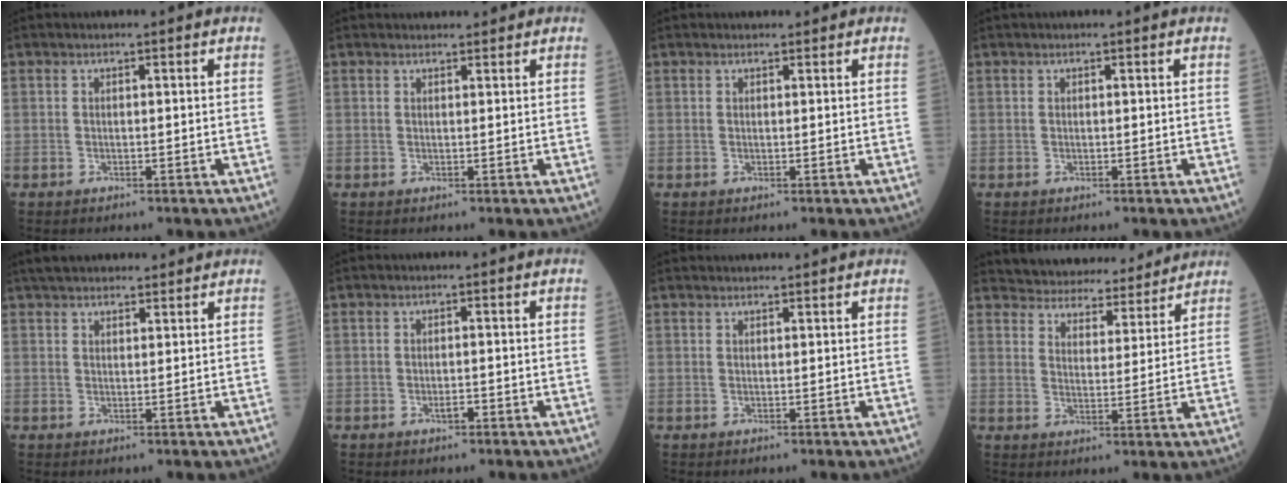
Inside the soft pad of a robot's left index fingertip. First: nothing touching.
{"total": 2.9, "force": [2.6, 0.9, 0.9], "torque": [-0.008, 0.021, 0.034]}
{"total": 1.1, "force": [0.9, 0.5, 0.4], "torque": [-0.009, 0.009, 0.012]}
{"total": 0.0}
{"total": 8.8, "force": [7.8, 2.5, 3.3], "torque": [-0.042, 0.036, 0.119]}
{"total": 1.2, "force": [-0.7, 0.3, 0.9], "torque": [-0.018, 0.000, -0.010]}
{"total": 3.7, "force": [3.6, 0.1, 0.9], "torque": [-0.010, 0.027, 0.048]}
{"total": 14.4, "force": [13.7, 3.6, 2.5], "torque": [-0.021, 0.011, 0.180]}